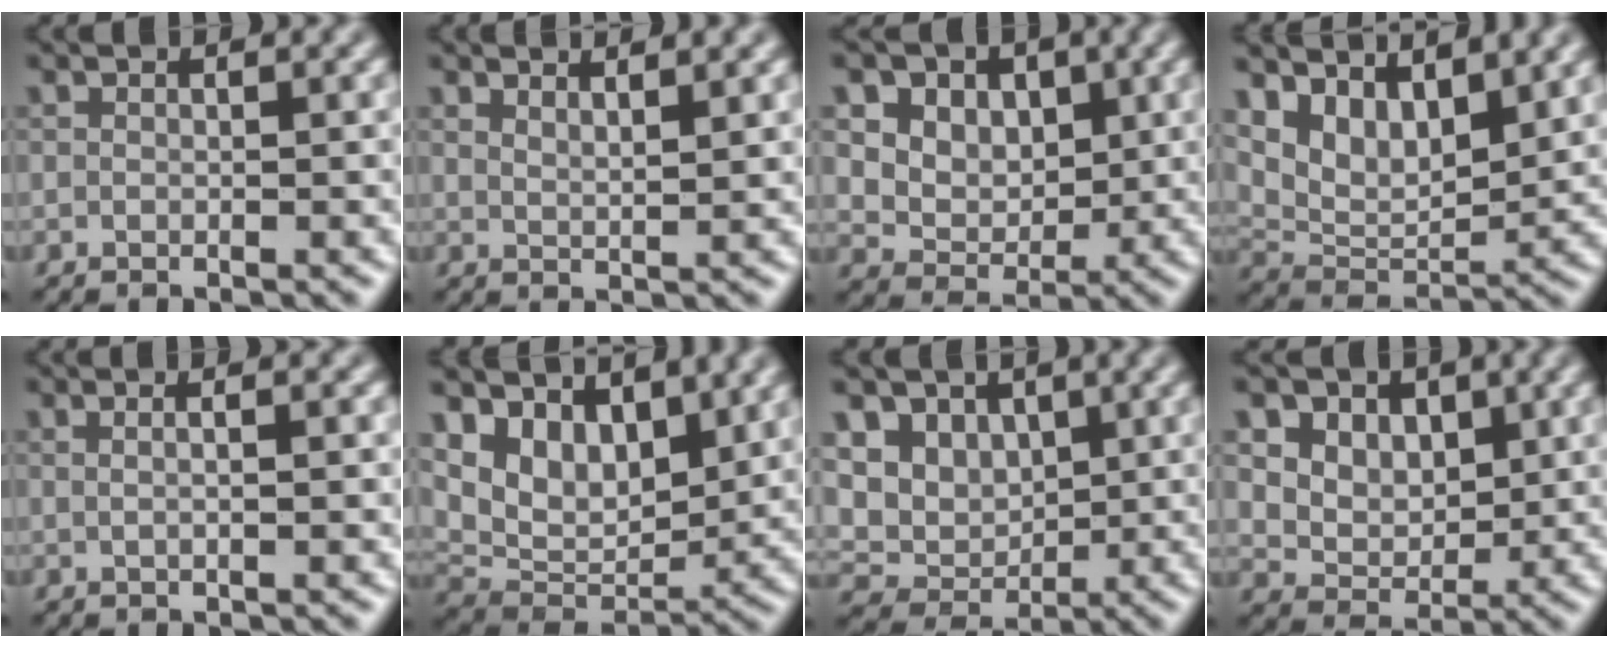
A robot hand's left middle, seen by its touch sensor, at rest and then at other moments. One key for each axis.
{"total": 2.3, "fx": 1.8, "fy": 0.7, "fz": 1.4, "tx": -0.005, "ty": 0.003, "tz": 0.020}
{"total": 9.7, "fx": 4.6, "fy": 7.3, "fz": 4.5, "tx": -0.081, "ty": 0.004, "tz": 0.074}
{"total": 6.7, "fx": 4.3, "fy": 3.3, "fz": 4.0, "tx": -0.075, "ty": -0.009, "tz": 0.079}
{"total": 3.2, "fx": 1.1, "fy": 1.5, "fz": 2.7, "tx": -0.014, "ty": 0.017, "tz": -0.012}
{"total": 6.9, "fx": 3.9, "fy": 4.2, "fz": 3.9, "tx": -0.074, "ty": -0.017, "tz": 0.065}
{"total": 8.4, "fx": 3.0, "fy": 6.6, "fz": 4.2, "tx": -0.077, "ty": 0.012, "tz": 0.047}
{"total": 8.1, "fx": 3.9, "fy": 6.1, "fz": 3.7, "tx": -0.069, "ty": -0.001, "tz": 0.065}